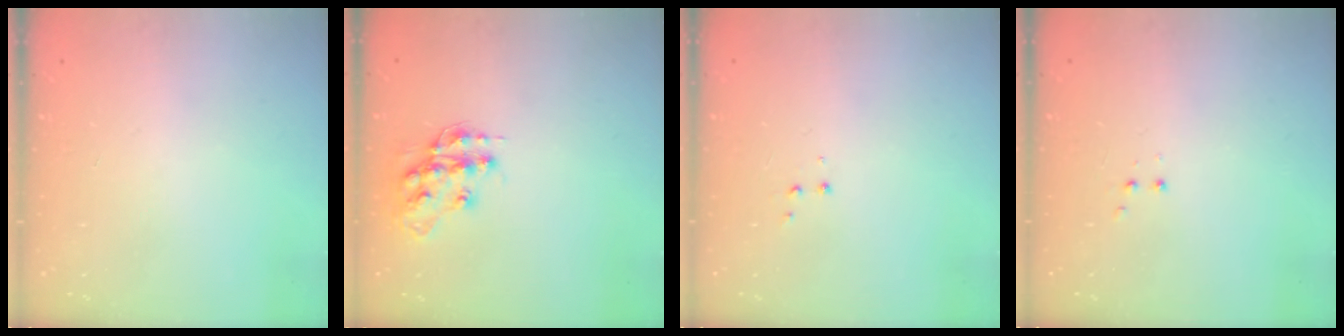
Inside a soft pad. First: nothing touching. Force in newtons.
{"total": 13.5, "press": 13.5, "slide": 0.8}
{"total": 3.4, "press": 3.3, "slide": 0.6}
{"total": 2.8, "press": 2.8, "slide": 0.6}